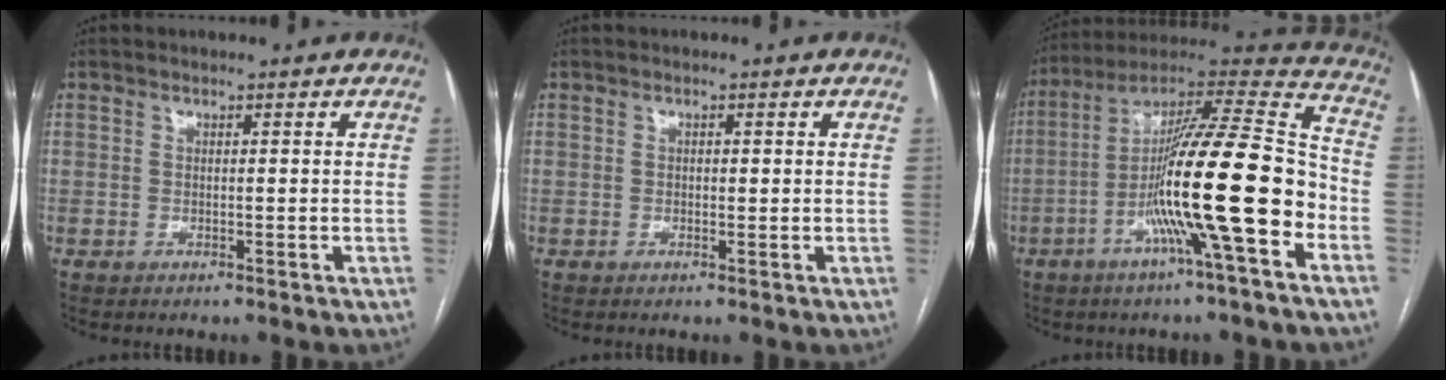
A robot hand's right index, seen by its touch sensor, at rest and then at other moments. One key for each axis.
{"total": 0.8, "fx": 0.1, "fy": 0.5, "fz": 0.7, "tx": -0.010, "ty": 0.001, "tz": 0.001}
{"total": 20.9, "fx": -6.3, "fy": 0.6, "fz": 19.9, "tx": -0.337, "ty": 0.001, "tz": -0.115}